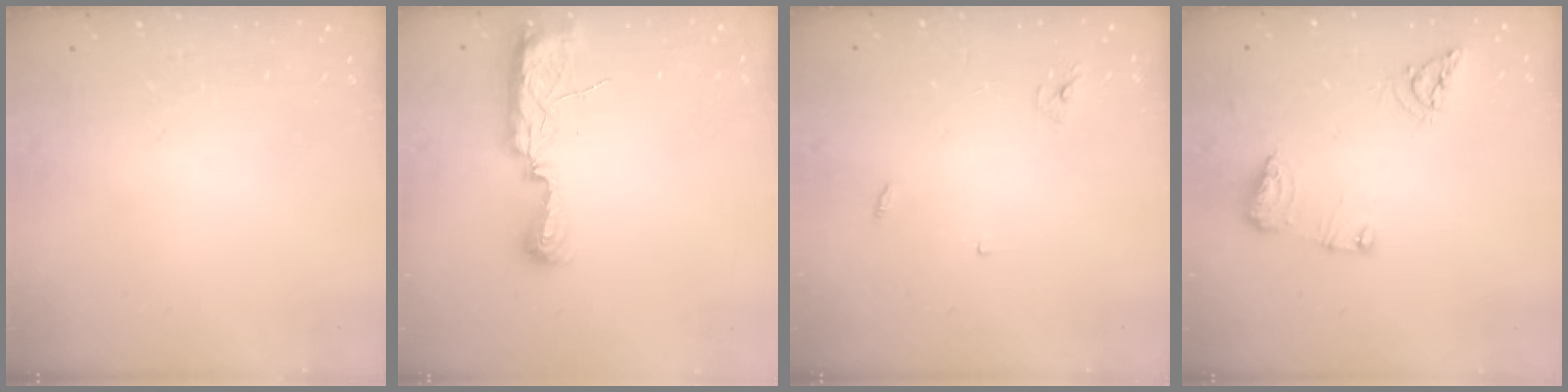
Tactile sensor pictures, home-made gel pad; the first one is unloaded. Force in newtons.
{"total": 9.7, "press": 8.7, "slide": 4.2}
{"total": 2.5, "press": 2.5, "slide": 0.1}
{"total": 9.7, "press": 9.6, "slide": 1.1}